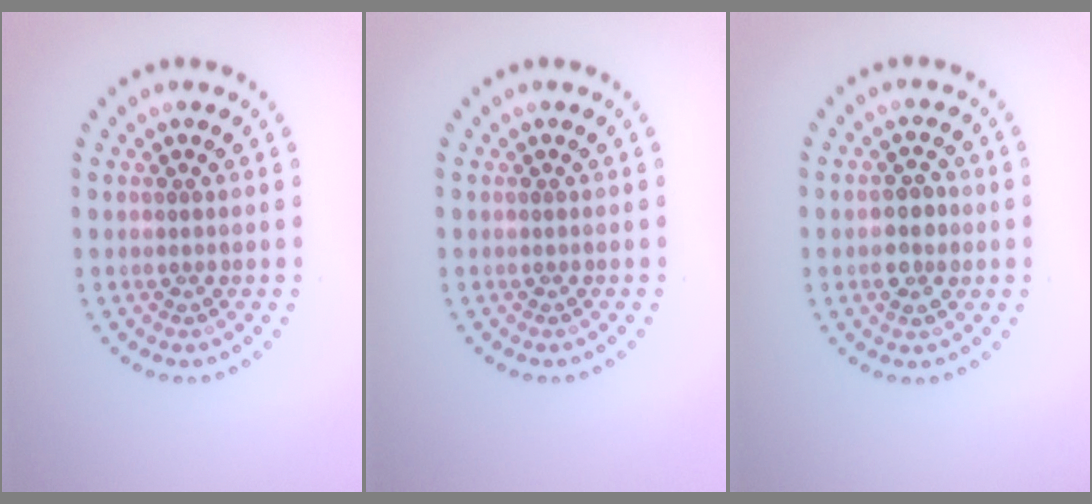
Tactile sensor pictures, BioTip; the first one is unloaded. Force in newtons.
{"total": 0.0}
{"total": 2.6, "press": 2.6, "slide": 0.2}